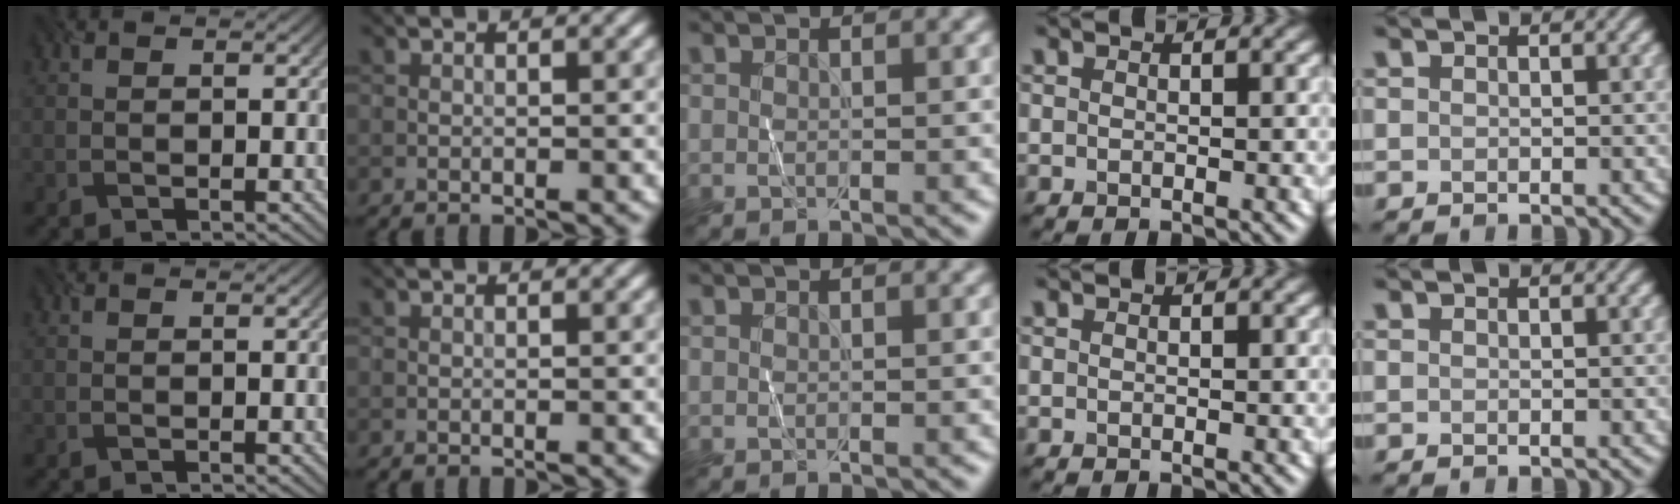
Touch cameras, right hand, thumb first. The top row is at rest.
{}